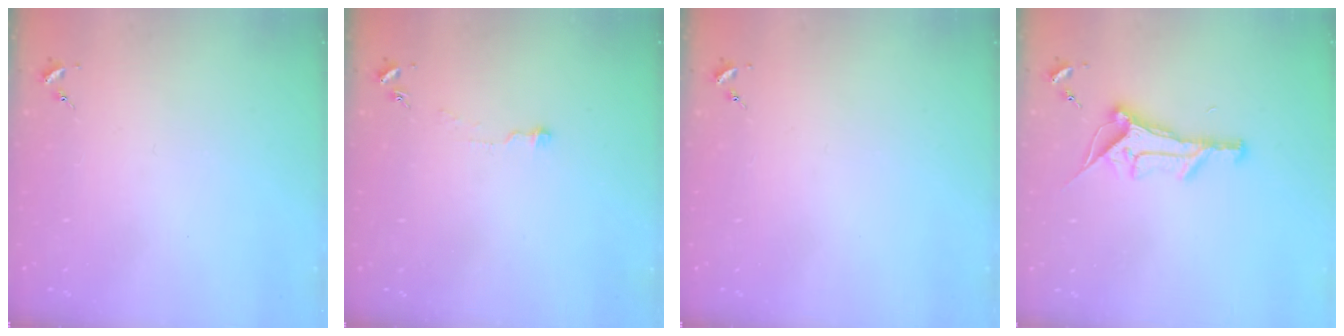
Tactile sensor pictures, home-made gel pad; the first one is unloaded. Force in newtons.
{"total": 4.4, "press": 4.4, "slide": 0.2}
{"total": 0.0}
{"total": 12.8, "press": 12.8, "slide": 0.3}